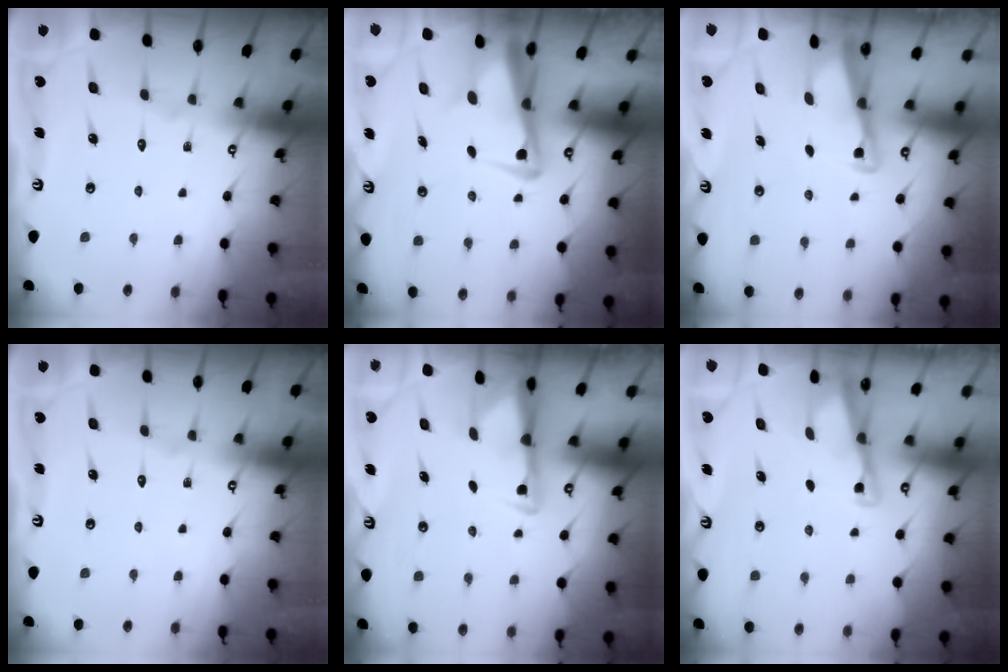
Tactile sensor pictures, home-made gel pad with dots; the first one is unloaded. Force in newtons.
{"total": 5.2, "press": 5.0, "slide": 1.3}
{"total": 2.7, "press": 2.7, "slide": 0.3}
{"total": 0.0}
{"total": 2.9, "press": 2.9, "slide": 0.6}
{"total": 2.9, "press": 2.9, "slide": 0.2}